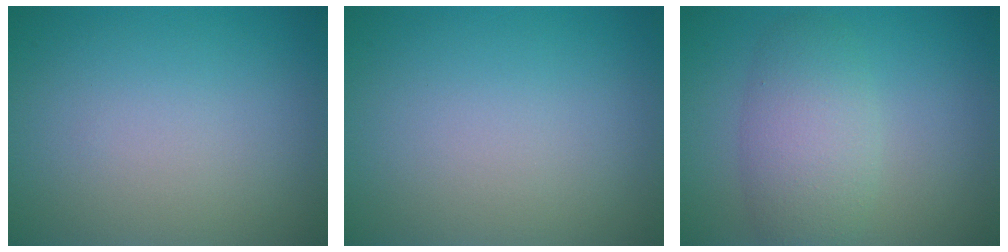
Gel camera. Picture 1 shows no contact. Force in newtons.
{"total": 0.0}
{"total": 4.4, "press": 4.4, "slide": 0.1}